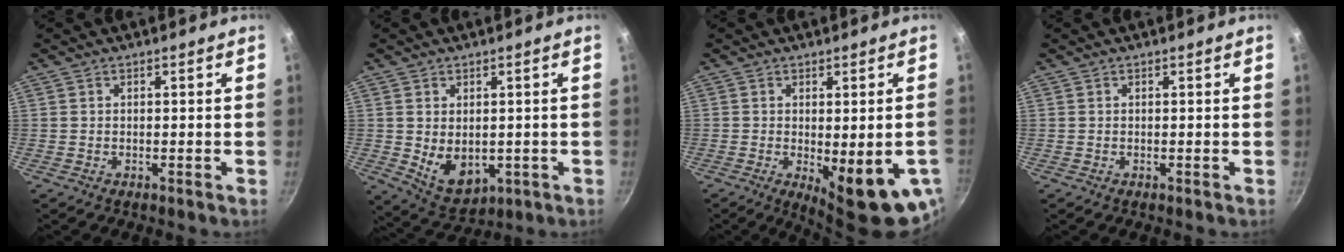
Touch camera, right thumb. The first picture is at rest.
{"total": 7.9, "force": [-0.2, 5.5, 5.7], "torque": [-0.080, -0.017, 0.021]}
{"total": 13.7, "force": [-3.6, 4.3, 12.4], "torque": [-0.144, -0.020, -0.034]}
{"total": 0.0}